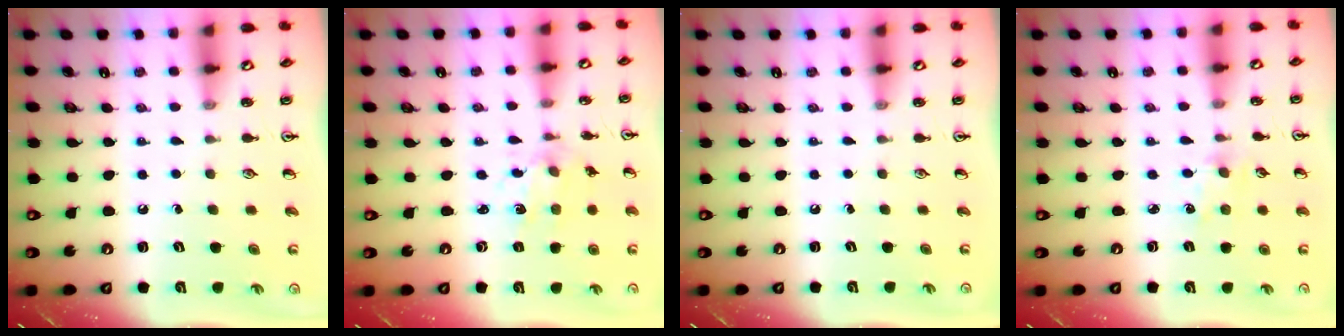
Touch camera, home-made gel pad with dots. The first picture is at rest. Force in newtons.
{"total": 2.9, "press": 2.8, "slide": 0.9}
{"total": 0.0}
{"total": 2.0, "press": 2.0, "slide": 0.4}